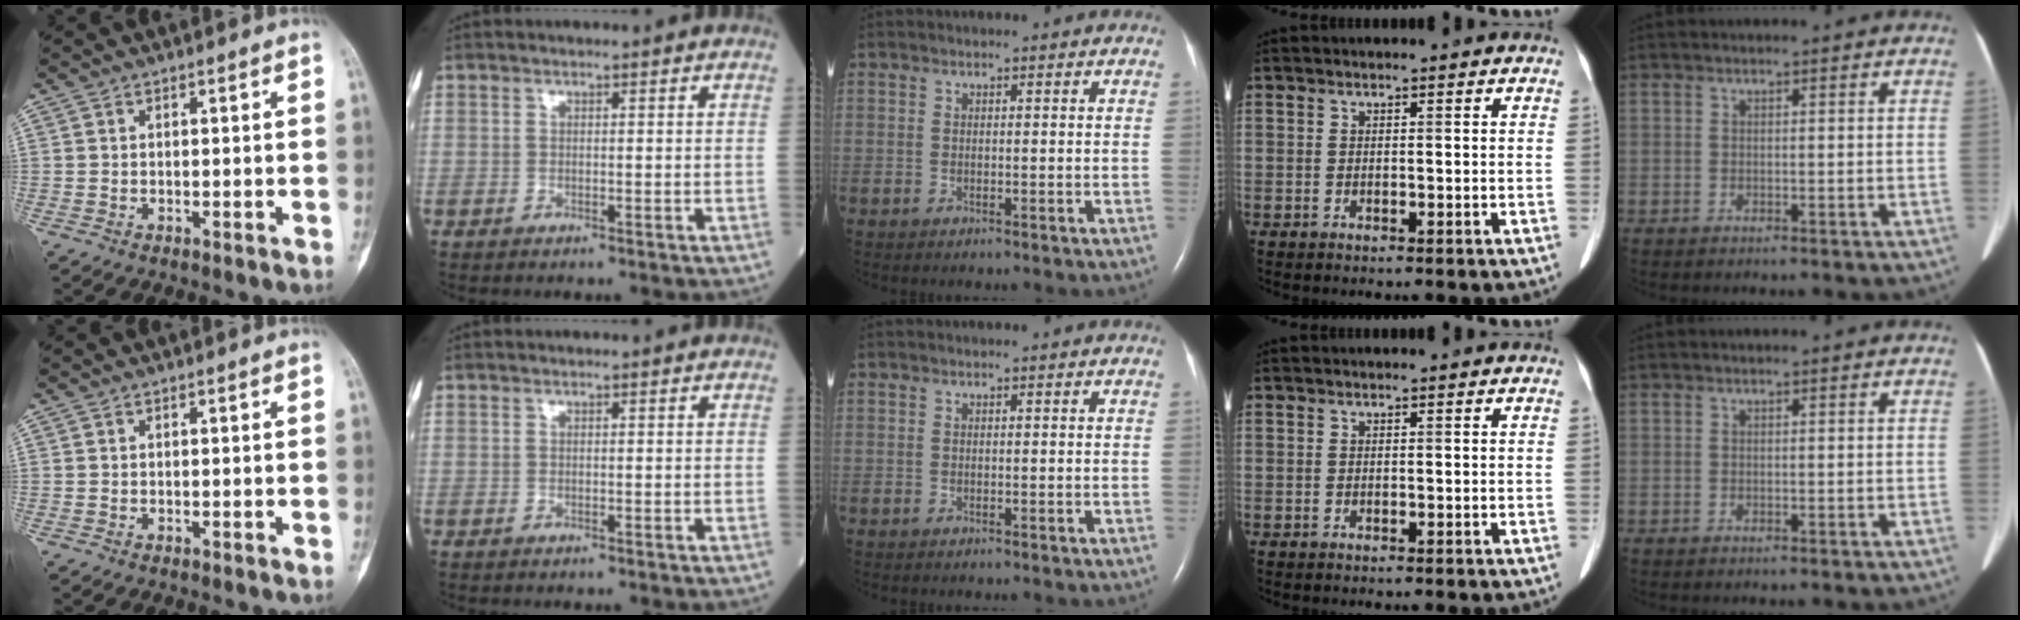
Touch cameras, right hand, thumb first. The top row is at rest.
{}